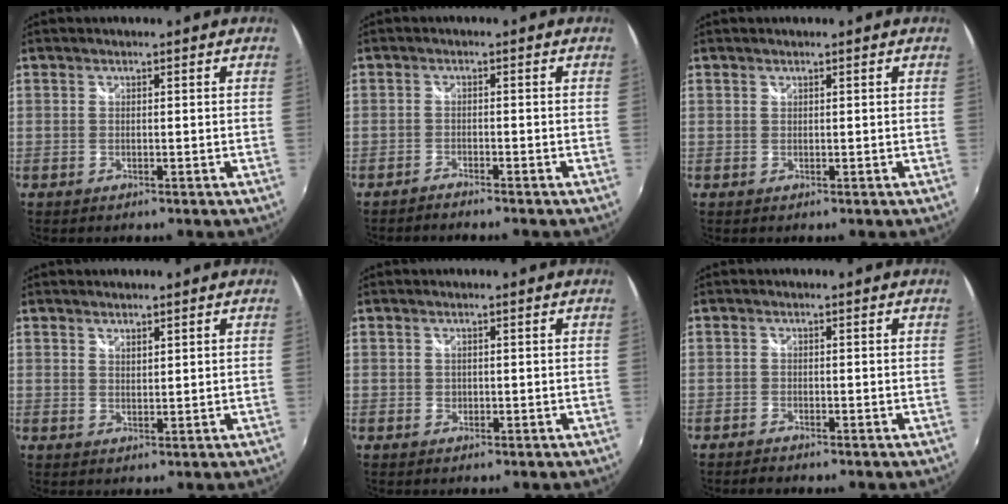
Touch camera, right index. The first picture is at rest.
{"total": 2.1, "force": [-2.0, 0.1, 0.6], "torque": [-0.028, -0.007, -0.038]}
{"total": 0.0}
{"total": 1.6, "force": [1.4, 0.6, 0.6], "torque": [-0.006, 0.000, 0.024]}
{"total": 1.2, "force": [0.1, 1.2, 0.4], "torque": [-0.003, 0.001, 0.001]}
{"total": 1.7, "force": [-1.6, 0.3, 0.6], "torque": [-0.021, -0.008, -0.032]}